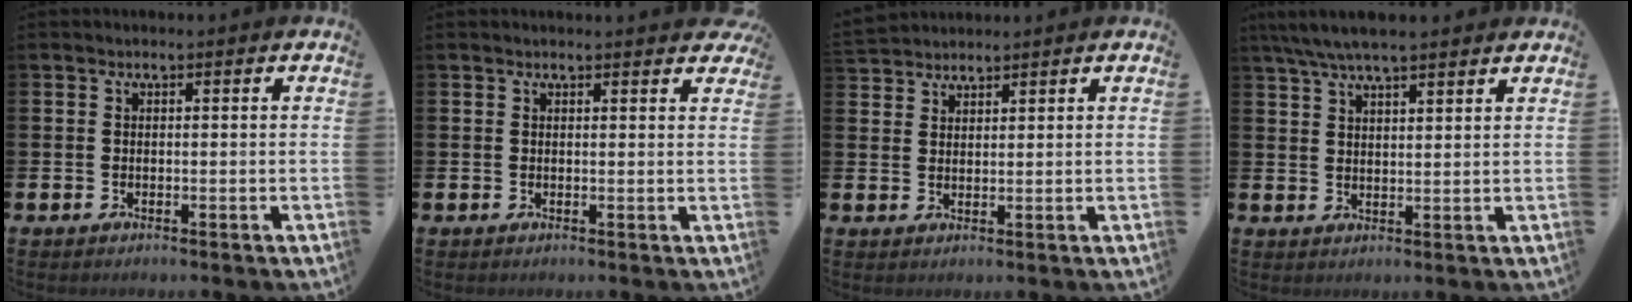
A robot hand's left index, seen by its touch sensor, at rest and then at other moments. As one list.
[{"total": 1.0, "force": [1.0, 0.2, 0.0], "torque": [0.011, -0.004, 0.016]}, {"total": 2.7, "force": [2.6, 0.5, -0.5], "torque": [0.008, -0.010, 0.049]}, {"total": 5.9, "force": [5.2, 1.0, 2.5], "torque": [-0.055, -0.012, 0.095]}]